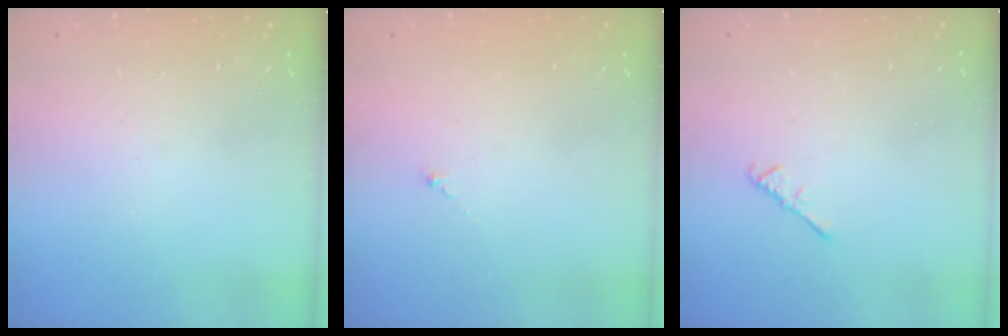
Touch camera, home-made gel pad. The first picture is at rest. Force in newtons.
{"total": 0.0}
{"total": 2.6, "press": 2.6, "slide": 0.6}